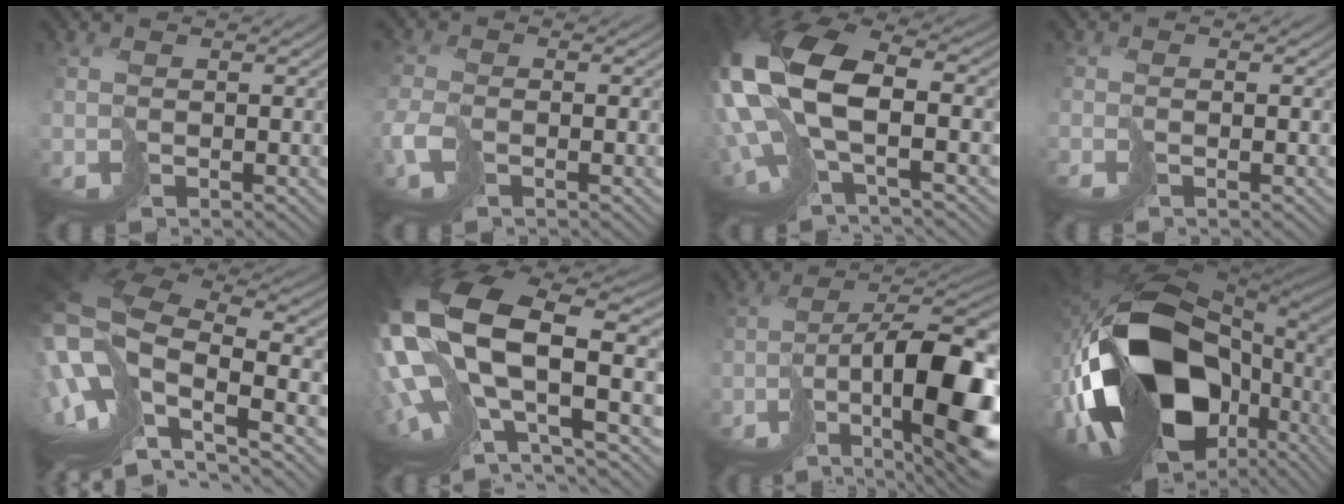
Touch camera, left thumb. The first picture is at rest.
{"total": 3.7, "force": [-1.6, 2.1, 2.7], "torque": [-0.073, -0.012, -0.037]}
{"total": 16.1, "force": [0.1, 8.2, 13.9], "torque": [-0.333, -0.030, 0.030]}
{"total": 1.3, "force": [-0.6, 0.2, 1.1], "torque": [-0.021, -0.002, -0.016]}
{"total": 17.6, "force": [-4.3, 9.8, 14.0], "torque": [-0.304, -0.027, -0.012]}
{"total": 19.6, "force": [0.9, 11.0, 16.2], "torque": [-0.371, -0.070, 0.066]}
{"total": 16.7, "force": [-4.8, 7.7, 14.0], "torque": [-0.223, -0.022, -0.064]}
{"total": 20.5, "force": [-4.7, 13.4, 14.8], "torque": [-0.337, -0.039, -0.057]}